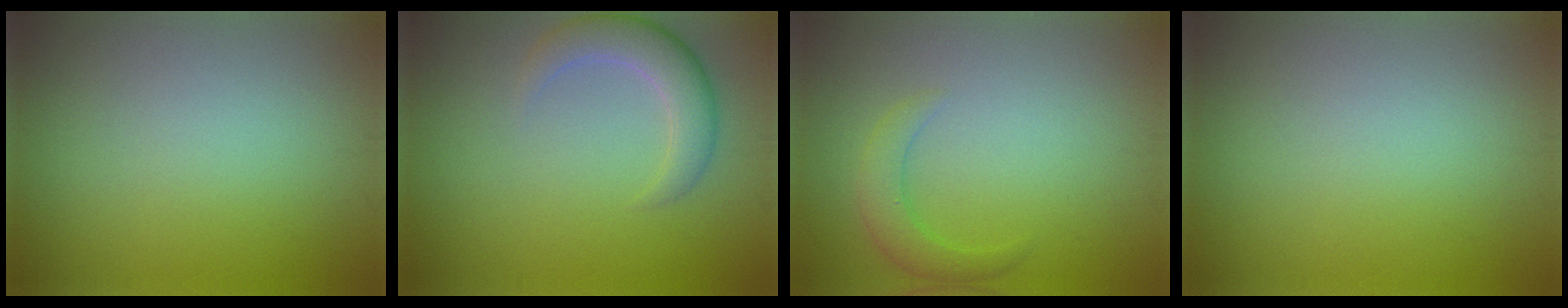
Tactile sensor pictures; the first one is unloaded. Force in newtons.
{"total": 3.9, "press": 3.9, "slide": 0.1}
{"total": 2.6, "press": 2.6, "slide": 0.2}
{"total": 0.0}